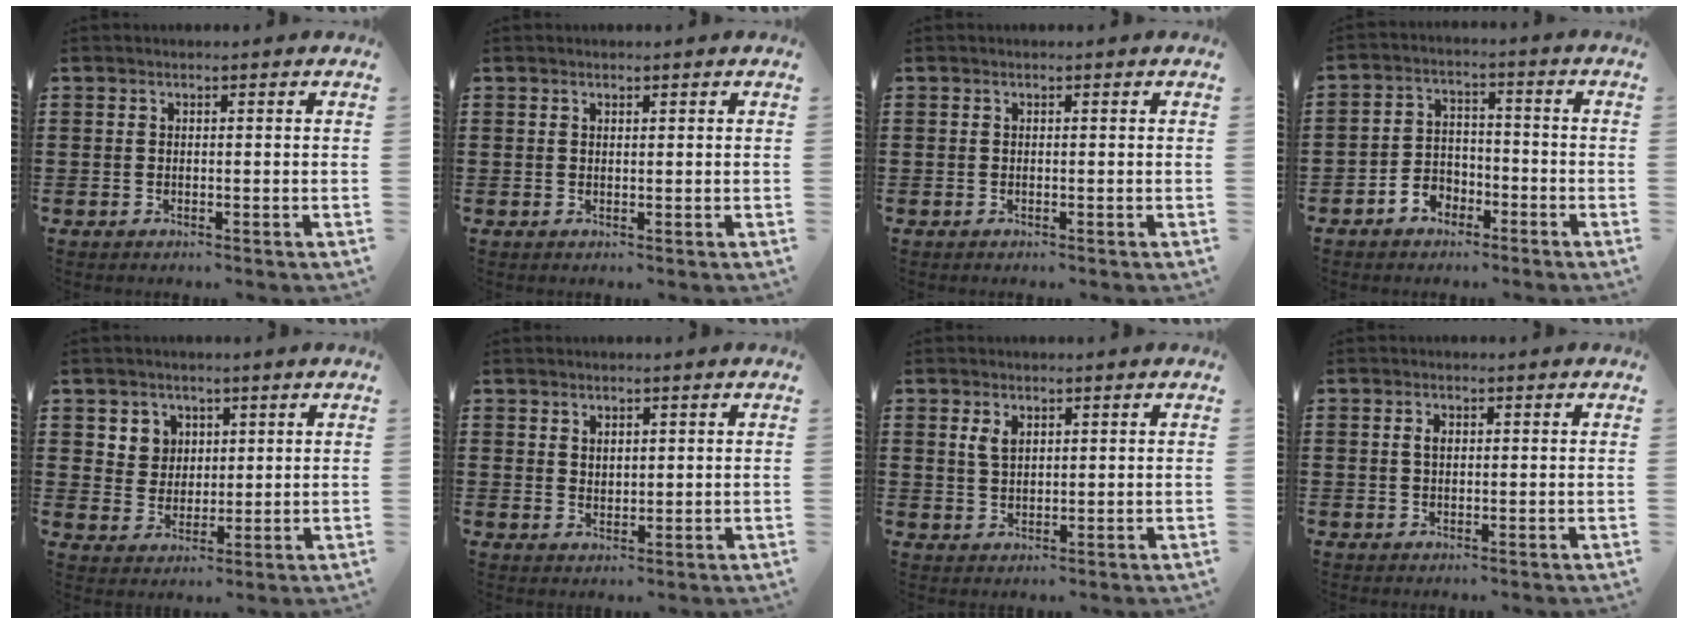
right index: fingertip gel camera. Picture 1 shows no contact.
{"total": 0.6, "force": [0.5, 0.2, 0.2], "torque": [-0.004, 0.002, 0.010]}
{"total": 0.0}
{"total": 4.1, "force": [-2.8, 2.8, 0.8], "torque": [-0.020, 0.015, -0.057]}
{"total": 4.5, "force": [2.2, 3.9, 0.4], "torque": [-0.020, 0.009, 0.038]}
{"total": 1.8, "force": [1.5, 0.9, 0.3], "torque": [-0.007, 0.004, 0.028]}
{"total": 2.5, "force": [1.2, 1.5, 1.6], "torque": [-0.037, 0.005, 0.021]}
{"total": 1.5, "force": [0.3, 0.8, 1.2], "torque": [-0.026, 0.007, 0.004]}